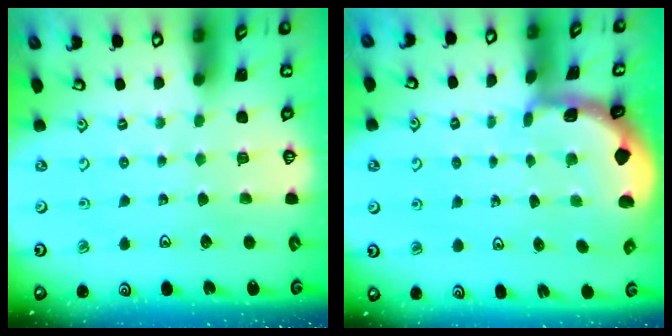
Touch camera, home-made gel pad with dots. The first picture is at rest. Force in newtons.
{"total": 2.3, "press": 2.3, "slide": 0.3}